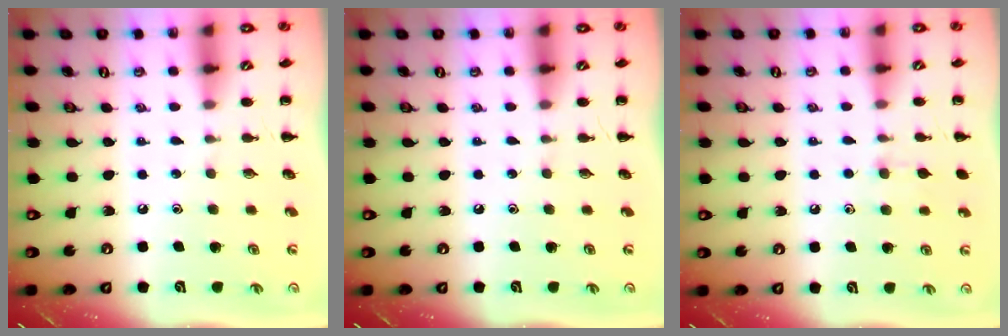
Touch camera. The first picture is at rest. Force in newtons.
{"total": 0.0}
{"total": 6.4, "press": 6.1, "slide": 1.8}